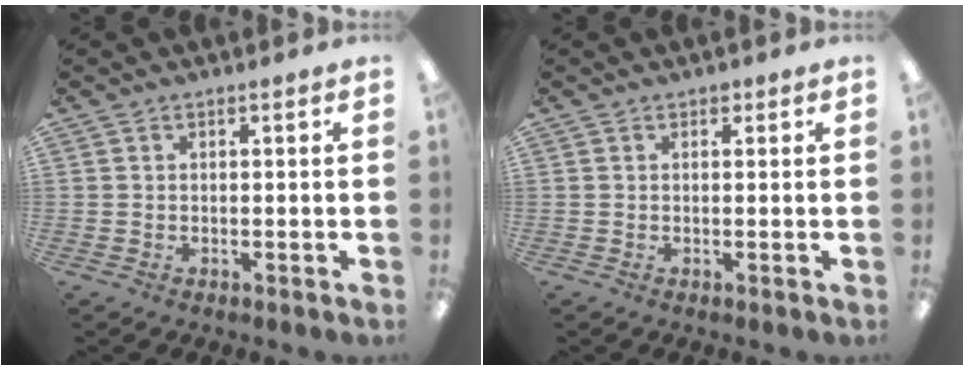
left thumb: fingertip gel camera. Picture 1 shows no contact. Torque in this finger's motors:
{"motor_torque": [0.27, 0.13, 0.21, 0.21, 0.02]}